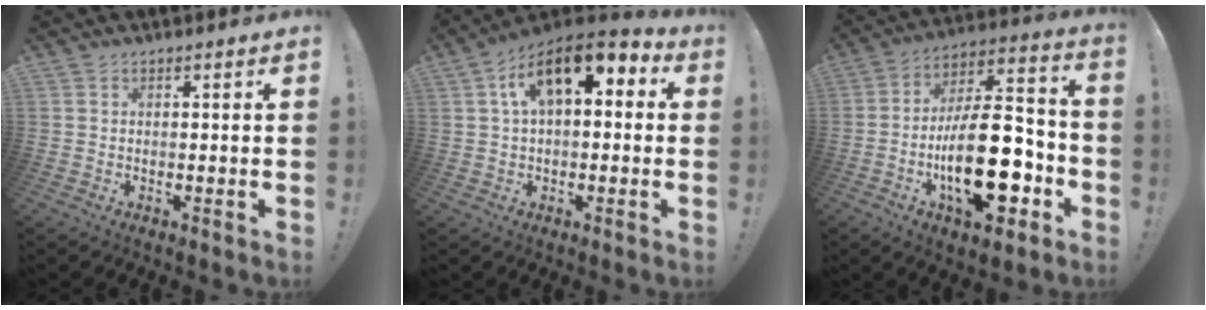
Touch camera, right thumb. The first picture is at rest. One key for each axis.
{"total": 12.8, "fx": 4.8, "fy": 6.3, "fz": 10.0, "tx": -0.178, "ty": -0.007, "tz": 0.087}
{"total": 24.5, "fx": -6.7, "fy": 10.7, "fz": 21.0, "tx": -0.369, "ty": 0.036, "tz": -0.101}